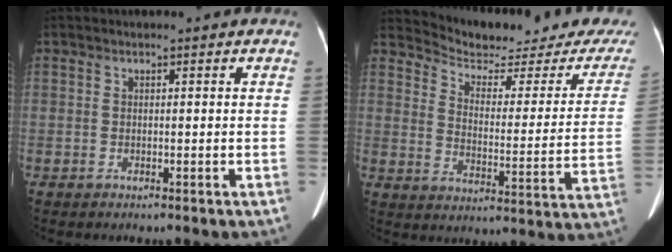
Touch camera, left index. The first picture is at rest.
{"total": 19.7, "force": [18.9, 2.8, 5.0], "torque": [-0.069, -0.075, 0.230]}